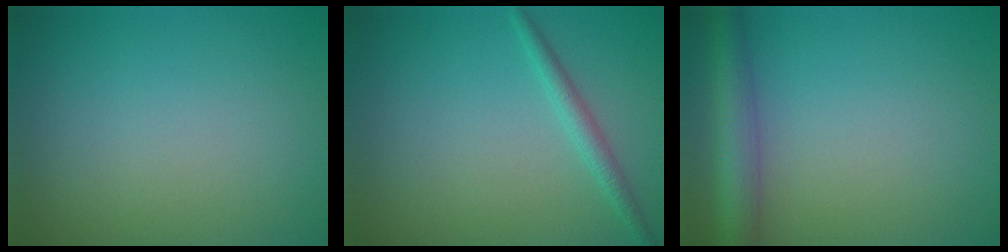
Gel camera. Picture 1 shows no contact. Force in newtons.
{"total": 1.6, "press": 1.6, "slide": 0.1}
{"total": 4.6, "press": 4.6, "slide": 0.1}